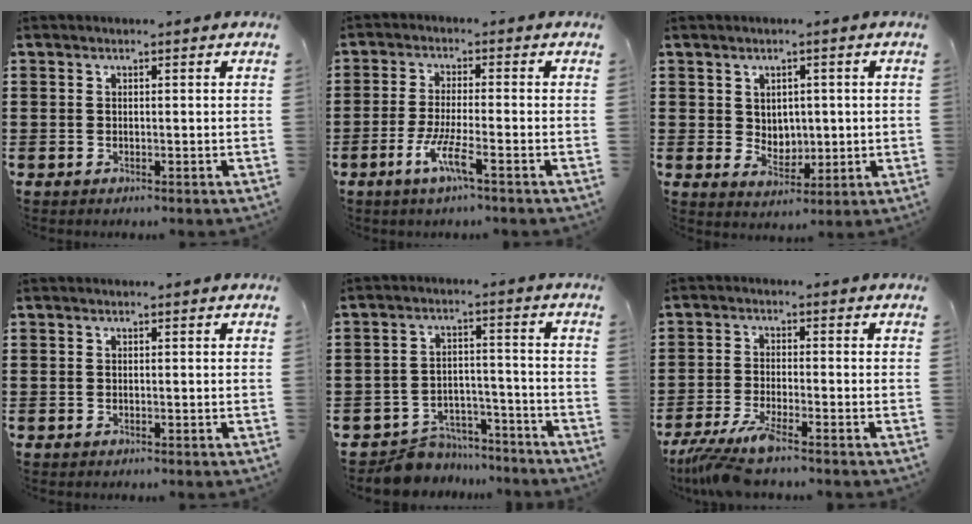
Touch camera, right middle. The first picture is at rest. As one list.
[{"total": 5.8, "force": [-3.1, 0.5, 4.8], "torque": [-0.099, -0.010, -0.057]}, {"total": 3.4, "force": [1.6, 2.8, 1.2], "torque": [-0.020, -0.004, 0.026]}, {"total": 0.0}, {"total": 6.4, "force": [-6.2, 1.5, 0.5], "torque": [-0.011, 0.019, -0.122]}, {"total": 5.9, "force": [-4.7, -0.2, 3.5], "torque": [-0.092, -0.030, -0.095]}]